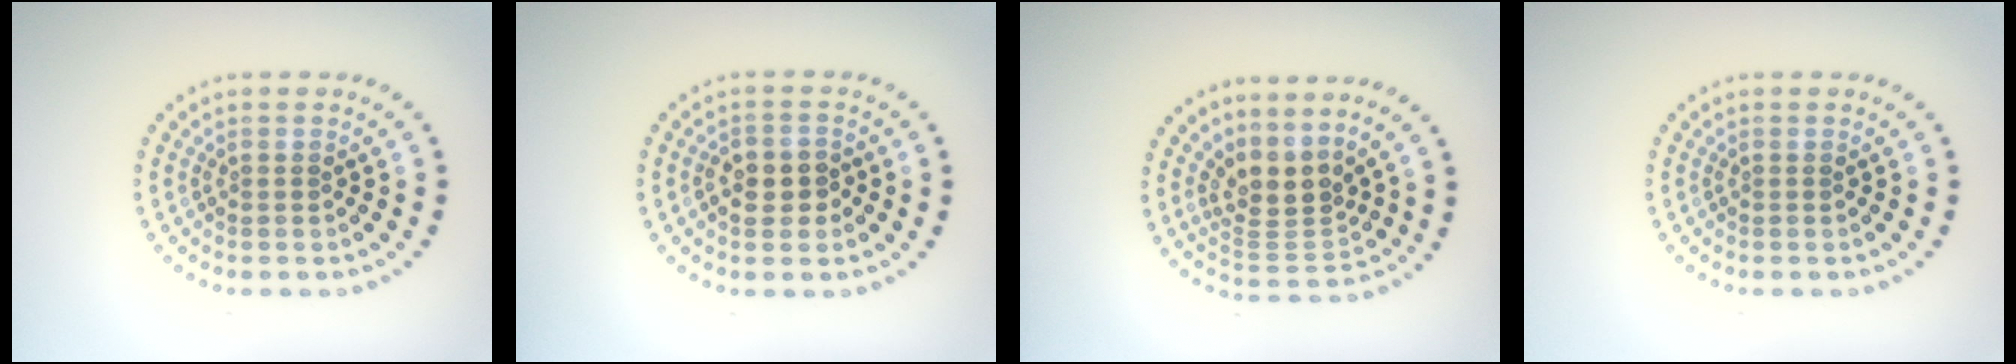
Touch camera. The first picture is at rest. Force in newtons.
{"total": 2.8, "press": 2.8, "slide": 0.6}
{"total": 3.4, "press": 2.5, "slide": 2.2}
{"total": 0.0}